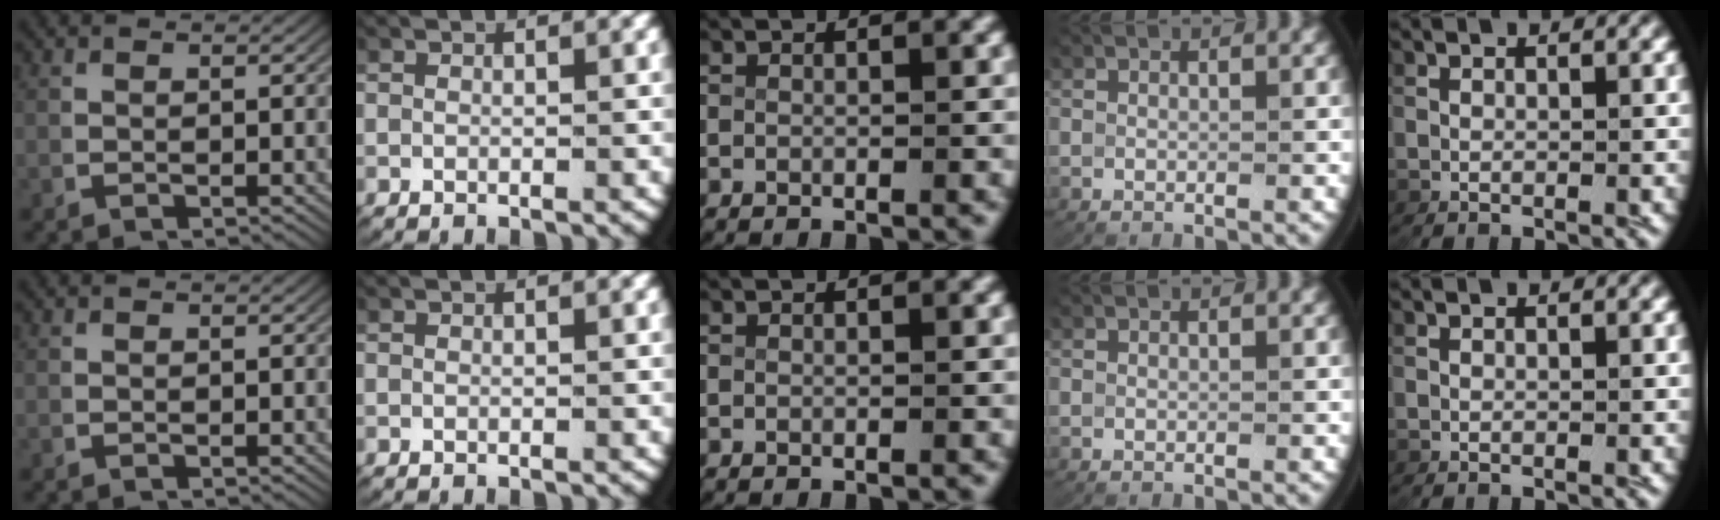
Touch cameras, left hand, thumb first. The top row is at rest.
{}